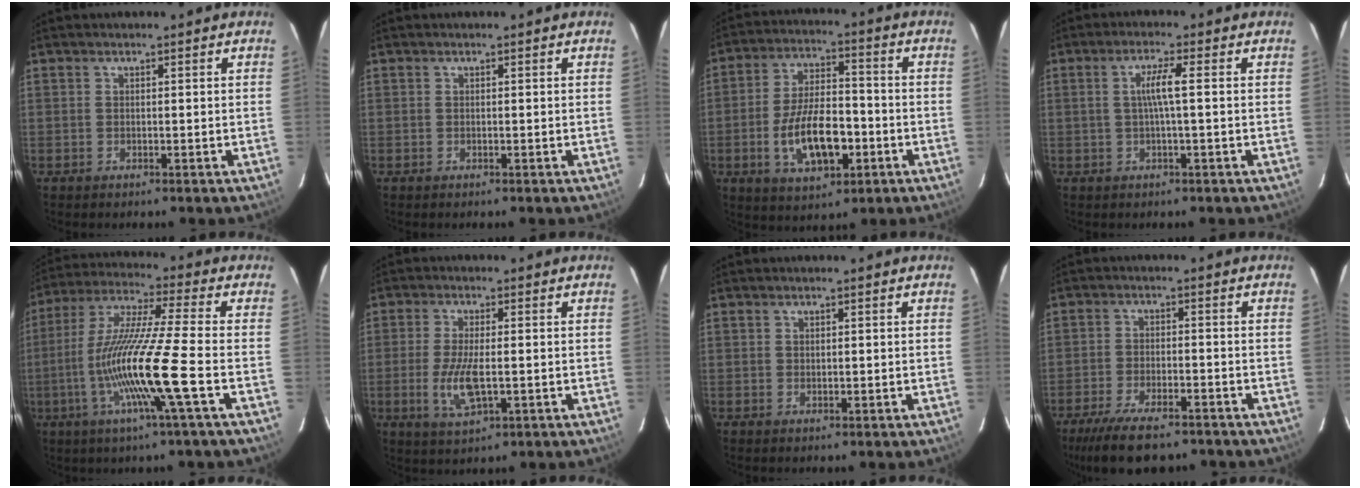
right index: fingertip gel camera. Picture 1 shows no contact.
{"total": 0.0}
{"total": 13.5, "force": [-4.1, 6.3, 11.2], "torque": [-0.219, 0.004, -0.060]}
{"total": 3.7, "force": [-0.1, -0.3, 3.7], "torque": [-0.073, 0.002, -0.001]}
{"total": 16.2, "force": [-4.8, -1.3, 15.4], "torque": [-0.304, -0.009, -0.096]}
{"total": 7.9, "force": [-1.8, 2.6, 7.2], "torque": [-0.149, -0.013, -0.031]}
{"total": 0.6, "force": [0.2, 0.5, 0.3], "torque": [-0.004, 0.003, 0.004]}
{"total": 12.6, "force": [-9.8, 4.1, 6.9], "torque": [-0.157, -0.027, -0.163]}